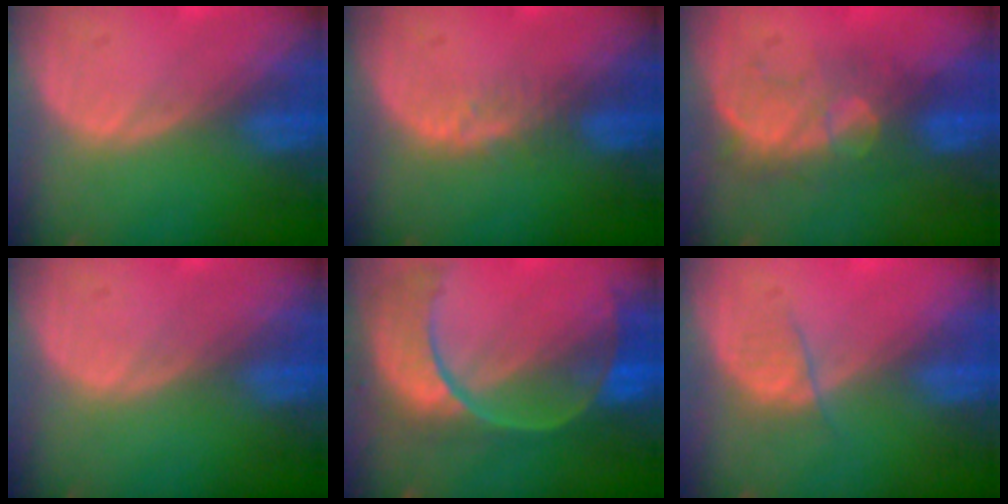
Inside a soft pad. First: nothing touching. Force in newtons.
{"total": 2.1, "press": 2.1, "slide": 0.2}
{"total": 7.7, "press": 7.5, "slide": 1.9}
{"total": 0.0}
{"total": 11.1, "press": 9.3, "slide": 6.0}
{"total": 2.5, "press": 2.3, "slide": 0.9}